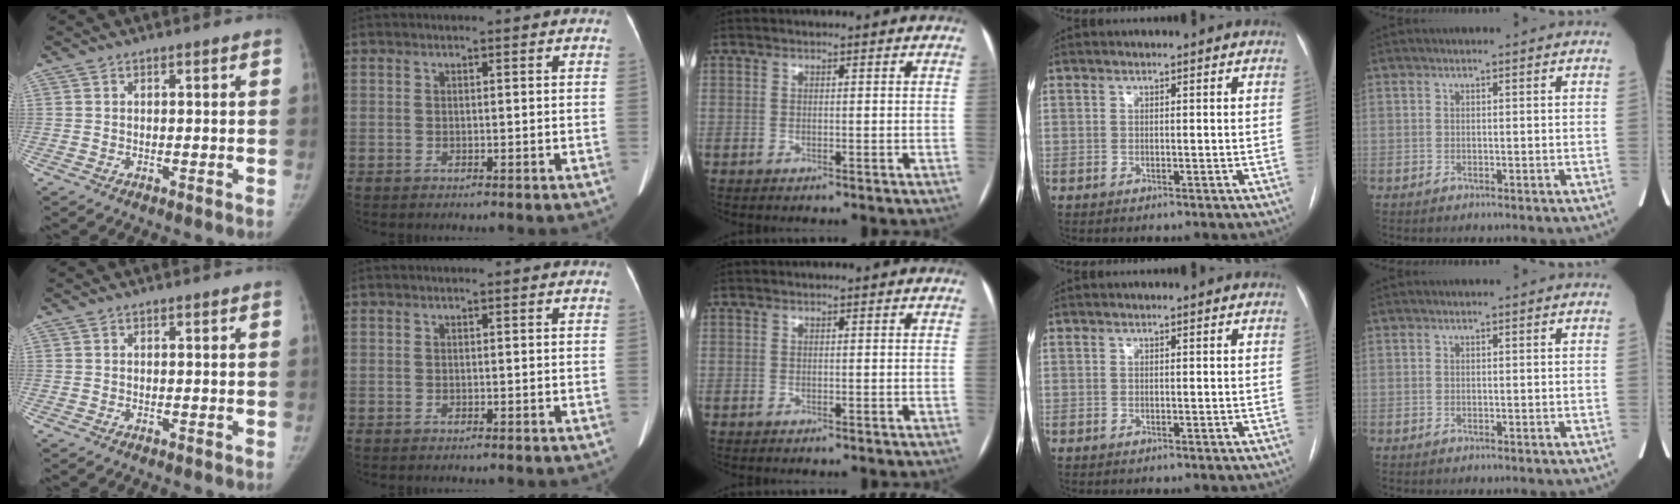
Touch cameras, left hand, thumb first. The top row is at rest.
{}